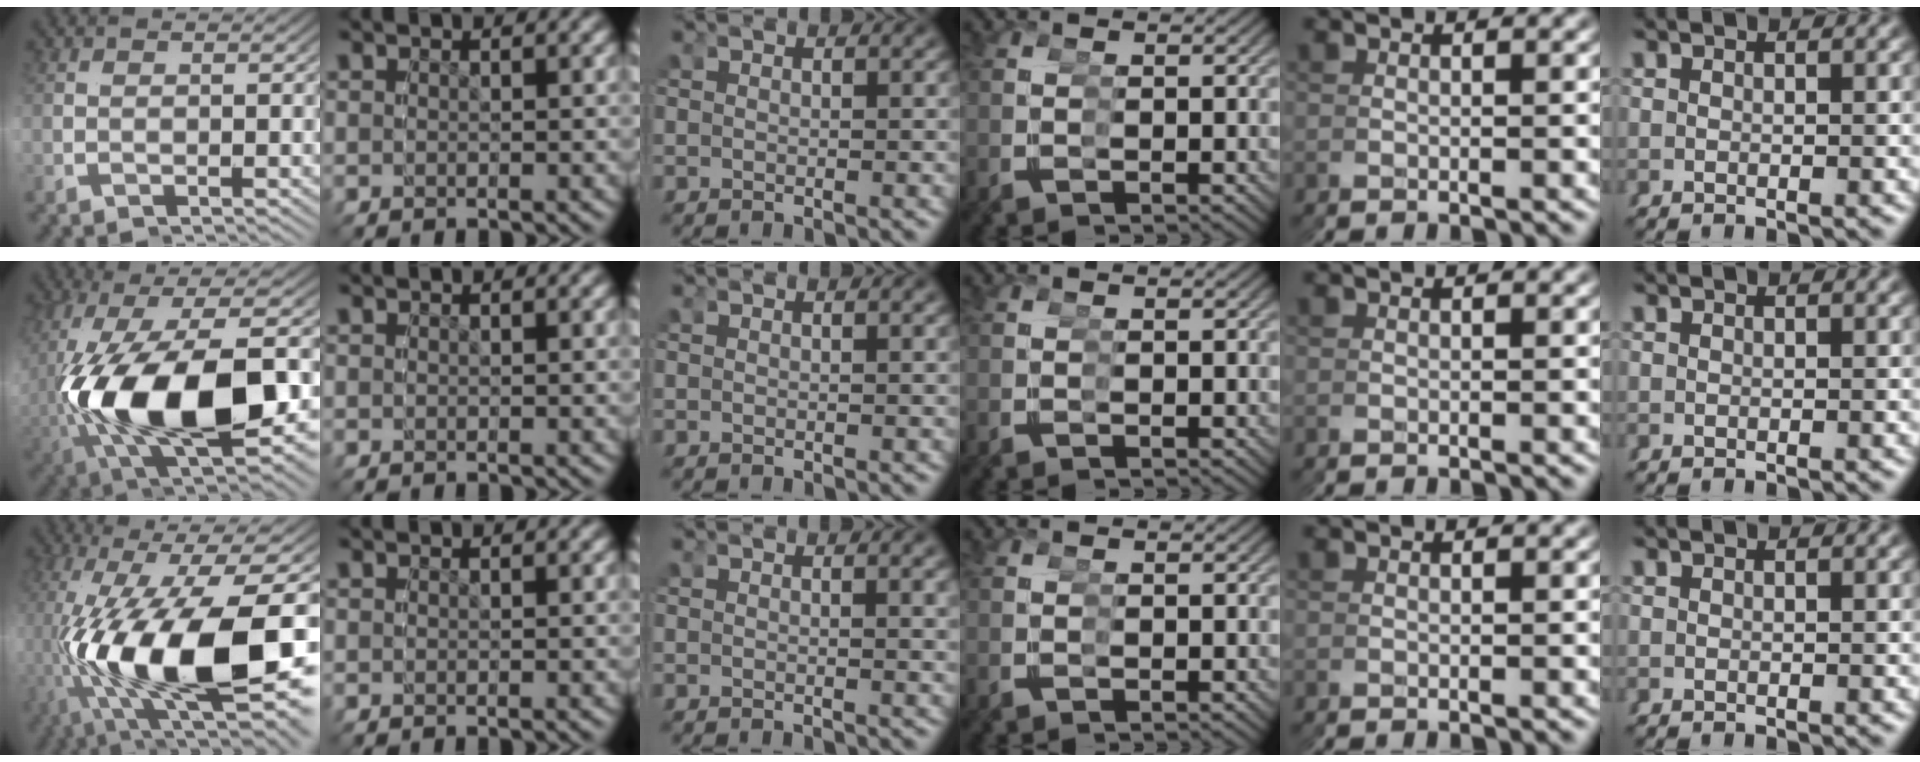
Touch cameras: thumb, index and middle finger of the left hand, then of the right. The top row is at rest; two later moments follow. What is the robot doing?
{"motion": "grasp_and_lifting", "object": "legos"}